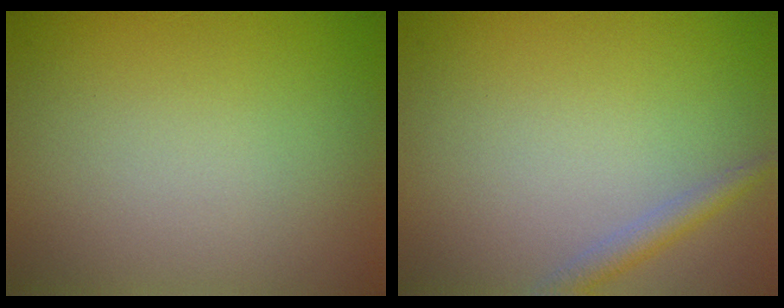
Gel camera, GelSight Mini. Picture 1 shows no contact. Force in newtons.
{"total": 1.8, "press": 1.8, "slide": 0.1}